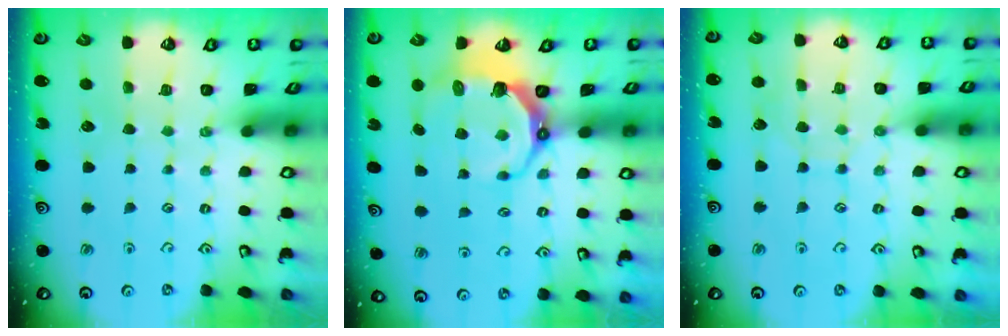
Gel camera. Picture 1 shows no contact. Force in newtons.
{"total": 9.1, "press": 7.8, "slide": 4.7}
{"total": 4.7, "press": 4.7, "slide": 0.4}